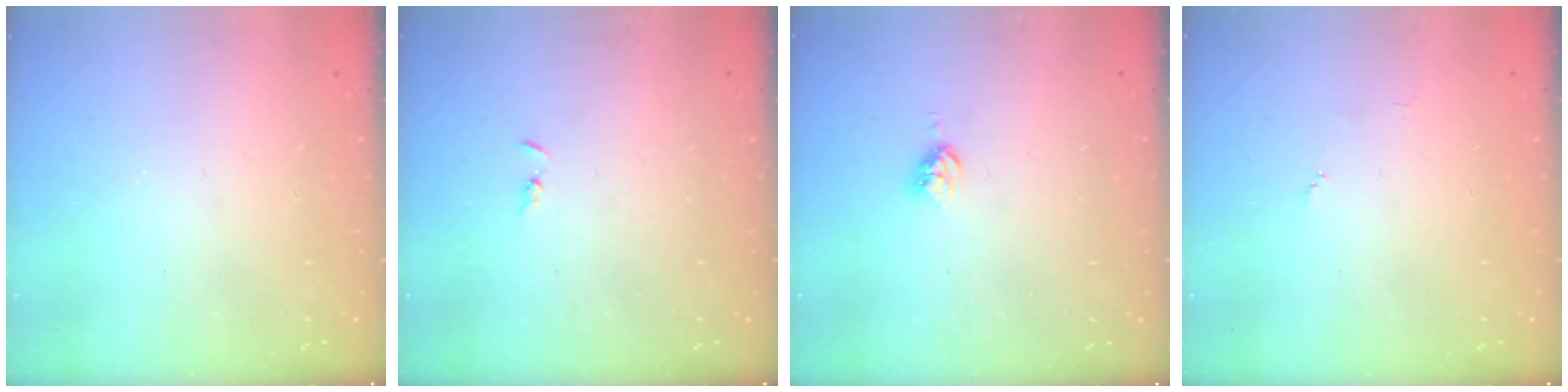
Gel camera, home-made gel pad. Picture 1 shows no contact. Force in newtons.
{"total": 1.3, "press": 1.2, "slide": 0.3}
{"total": 3.7, "press": 3.7, "slide": 0.5}
{"total": 3.7, "press": 3.7, "slide": 0.4}